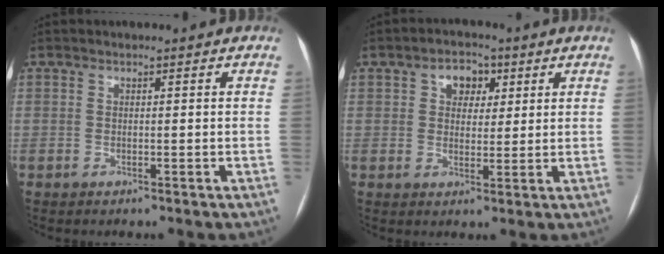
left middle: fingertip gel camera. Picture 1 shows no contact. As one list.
[{"total": 4.8, "force": [2.0, 3.4, 2.8], "torque": [-0.041, 0.015, 0.032]}]